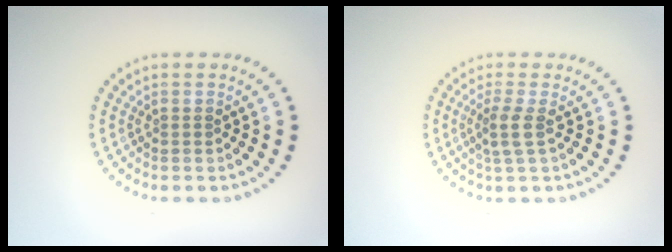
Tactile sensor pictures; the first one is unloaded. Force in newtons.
{"total": 1.9, "press": 1.5, "slide": 1.2}